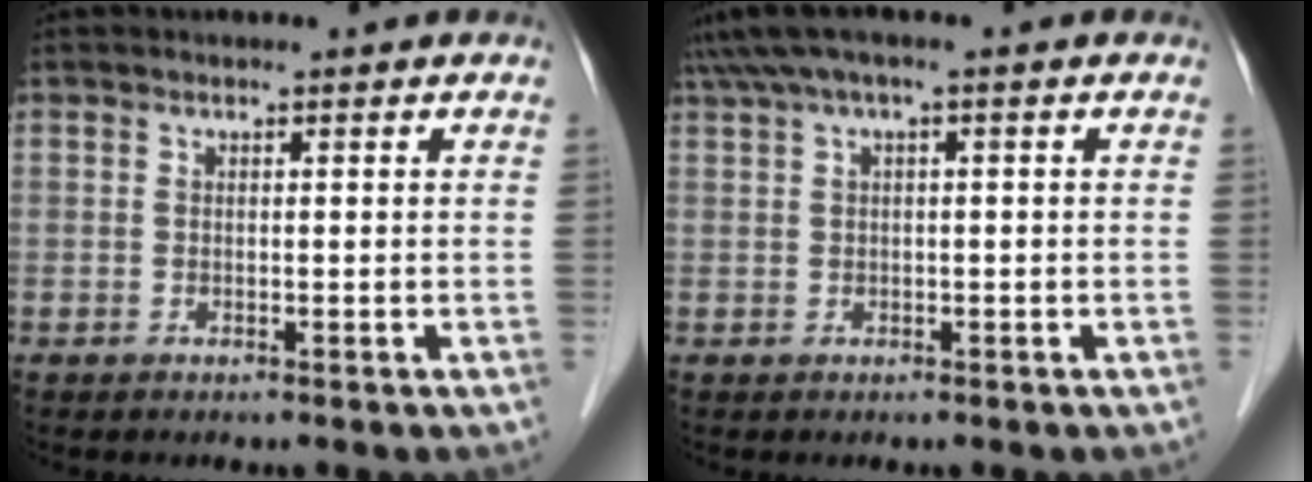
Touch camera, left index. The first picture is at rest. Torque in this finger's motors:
{"motor_torque": [-0.46, -0.70, -0.34, 0.05]}